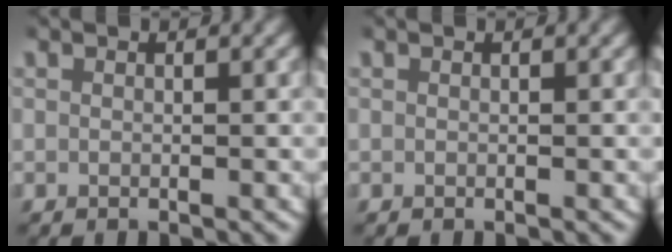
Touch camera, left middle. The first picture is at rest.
{"total": 0.0}